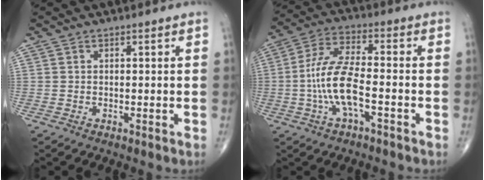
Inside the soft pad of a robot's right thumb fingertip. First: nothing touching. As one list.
[{"total": 11.0, "force": [-2.8, 3.7, 10.0], "torque": [-0.213, 0.034, -0.056]}]